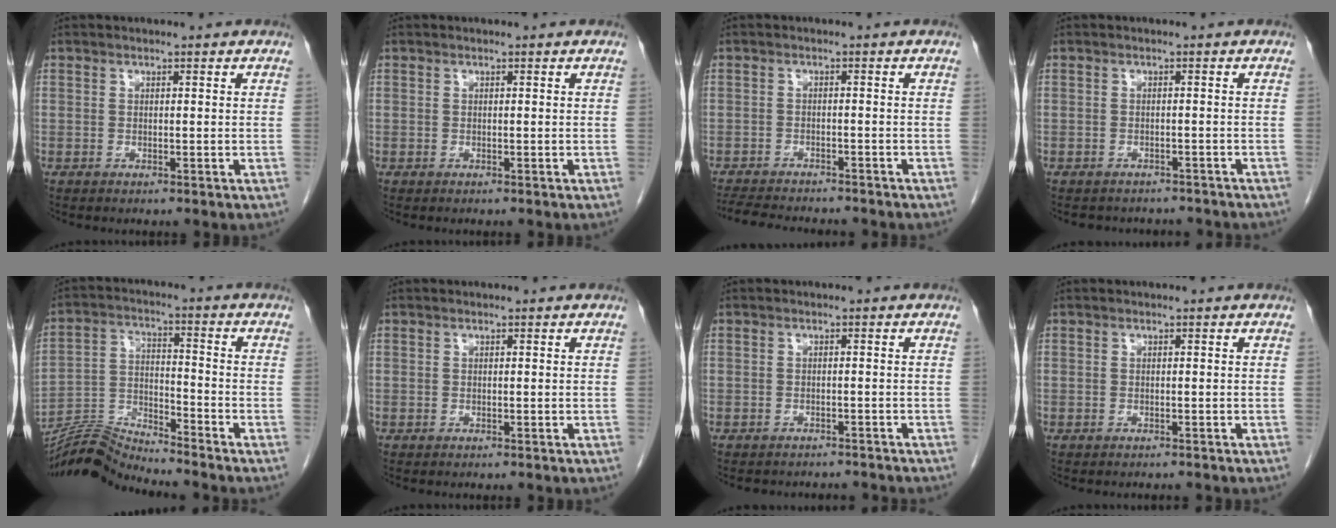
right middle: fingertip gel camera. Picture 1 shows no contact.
{"total": 0.6, "force": [-0.5, 0.1, 0.2], "torque": [-0.002, 0.000, -0.007]}
{"total": 11.3, "force": [-10.2, 1.9, 4.4], "torque": [-0.072, -0.011, -0.142]}
{"total": 8.0, "force": [-7.3, 2.8, 1.7], "torque": [-0.023, 0.008, -0.078]}
{"total": 9.4, "force": [-9.2, -1.6, 0.4], "torque": [-0.014, 0.016, -0.172]}
{"total": 0.0}
{"total": 6.3, "force": [-6.0, 1.3, 1.0], "torque": [-0.008, 0.003, -0.075]}
{"total": 1.9, "force": [-1.8, 0.3, 0.4], "torque": [-0.007, -0.003, -0.022]}